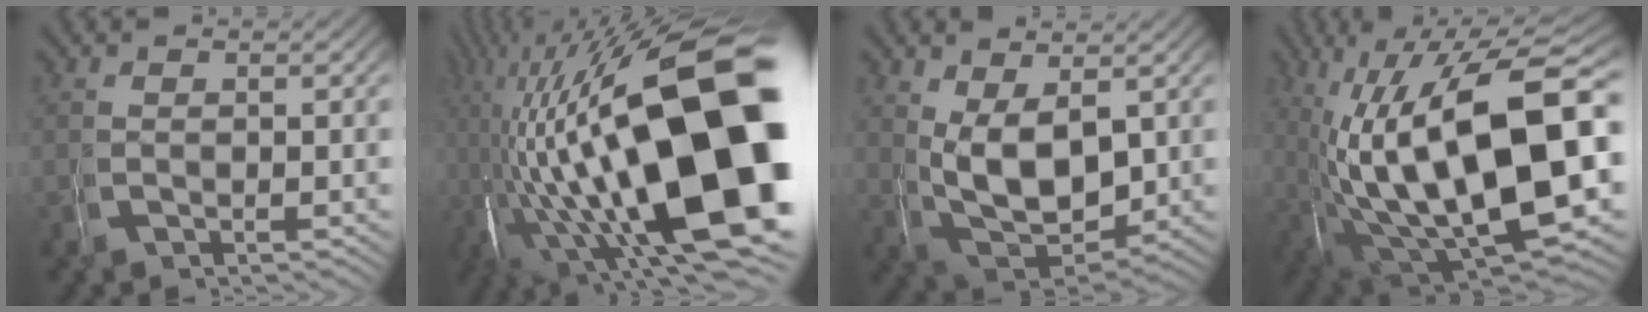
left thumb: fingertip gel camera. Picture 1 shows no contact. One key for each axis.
{"total": 28.2, "fx": -2.8, "fy": 16.2, "fz": 23.0, "tx": -0.414, "ty": -0.103, "tz": 0.016}
{"total": 8.9, "fx": -0.4, "fy": 6.6, "fz": 6.0, "tx": -0.149, "ty": -0.059, "tz": 0.032}
{"total": 22.1, "fx": -3.5, "fy": 14.0, "fz": 16.7, "tx": -0.314, "ty": -0.098, "tz": 0.000}